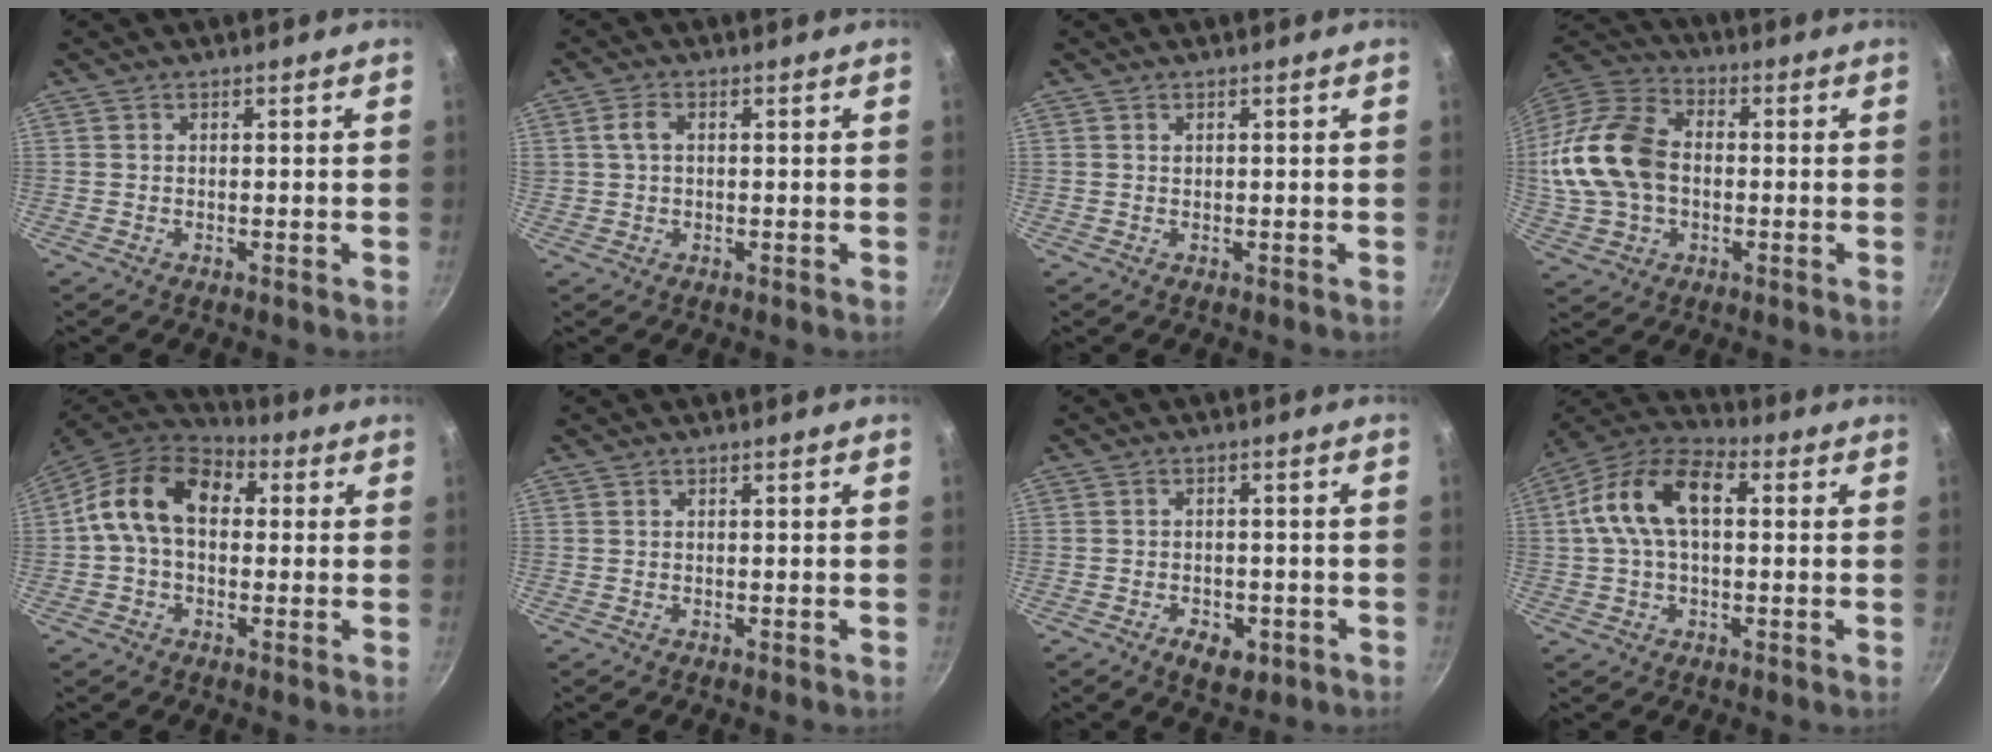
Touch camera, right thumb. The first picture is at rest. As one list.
[{"total": 2.7, "force": [0.4, 1.8, 2.0], "torque": [-0.033, 0.011, 0.009]}, {"total": 0.0}, {"total": 19.0, "force": [-0.2, 13.5, 13.4], "torque": [-0.262, 0.036, -0.008]}, {"total": 13.7, "force": [1.8, 9.6, 9.6], "torque": [-0.134, 0.026, 0.009]}, {"total": 0.0}, {"total": 5.1, "force": [-2.4, 3.1, 3.3], "torque": [-0.038, 0.014, -0.027]}, {"total": 14.4, "force": [2.0, 8.4, 11.5], "torque": [-0.199, 0.035, 0.015]}]